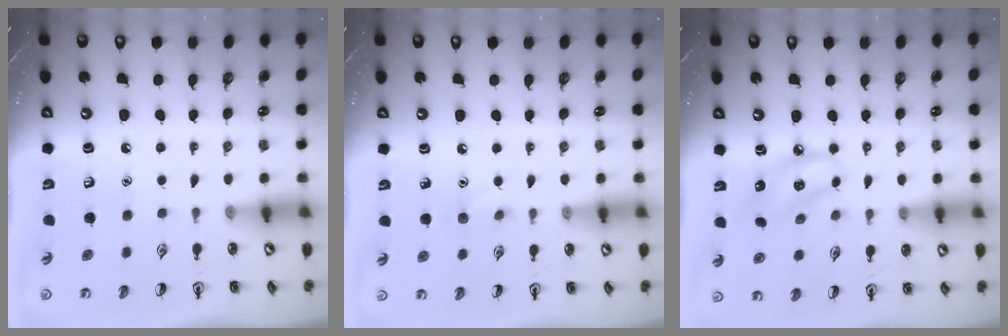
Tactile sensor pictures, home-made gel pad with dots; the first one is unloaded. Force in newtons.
{"total": 5.5, "press": 5.2, "slide": 1.5}
{"total": 7.5, "press": 7.3, "slide": 1.6}